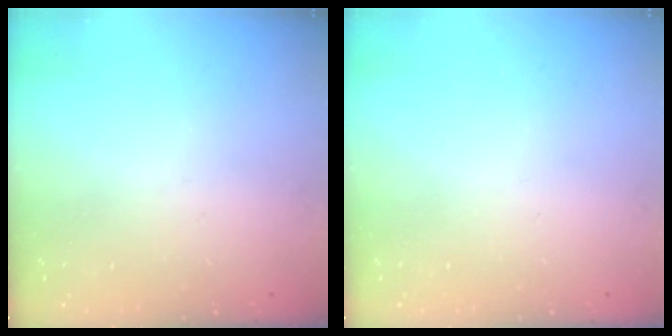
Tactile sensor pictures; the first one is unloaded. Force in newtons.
{"total": 0.0}